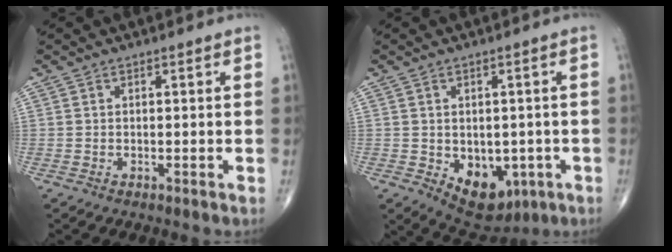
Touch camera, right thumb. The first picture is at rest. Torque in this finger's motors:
{"motor_torque": [-0.17, 0.53, 0.34, 0.32, 0.19]}